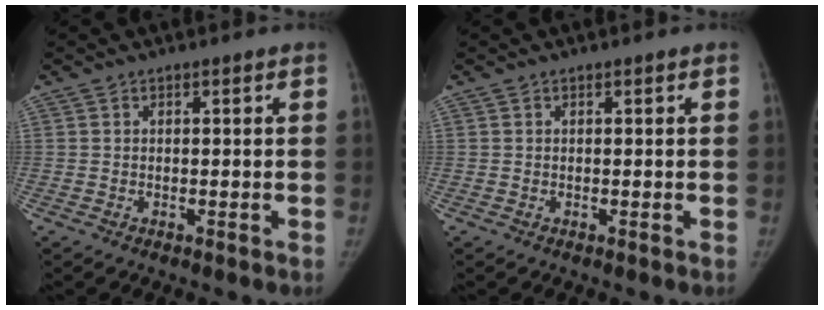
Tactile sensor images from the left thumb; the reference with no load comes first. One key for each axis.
{"total": 0.0}